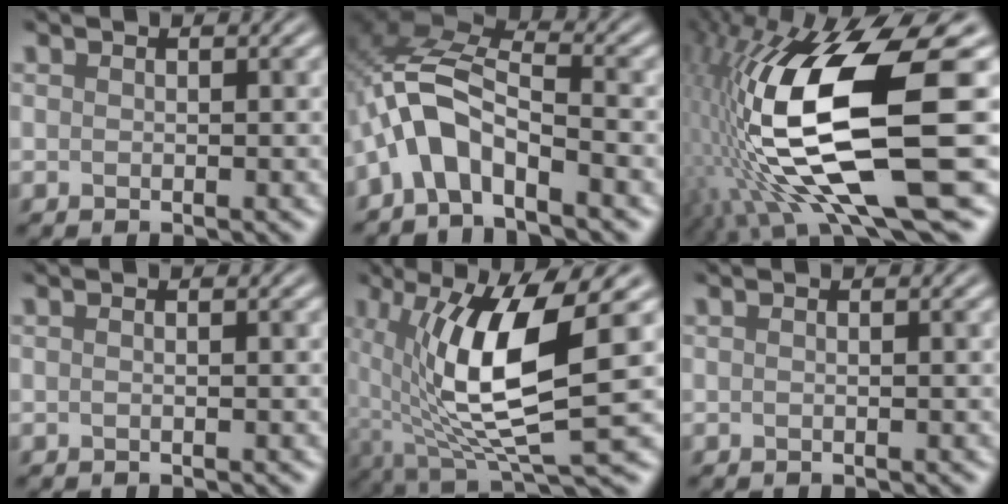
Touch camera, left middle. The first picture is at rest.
{"total": 5.8, "force": [-3.1, 2.4, 4.3], "torque": [-0.082, 0.018, -0.068]}
{"total": 16.2, "force": [0.3, 6.1, 15.0], "torque": [-0.304, -0.019, 0.023]}
{"total": 1.3, "force": [0.2, 0.7, 1.0], "torque": [0.002, -0.002, -0.017]}
{"total": 10.8, "force": [1.0, 3.0, 10.3], "torque": [-0.194, -0.007, 0.026]}
{"total": 1.0, "force": [0.1, 0.5, 0.8], "torque": [0.001, -0.005, -0.013]}